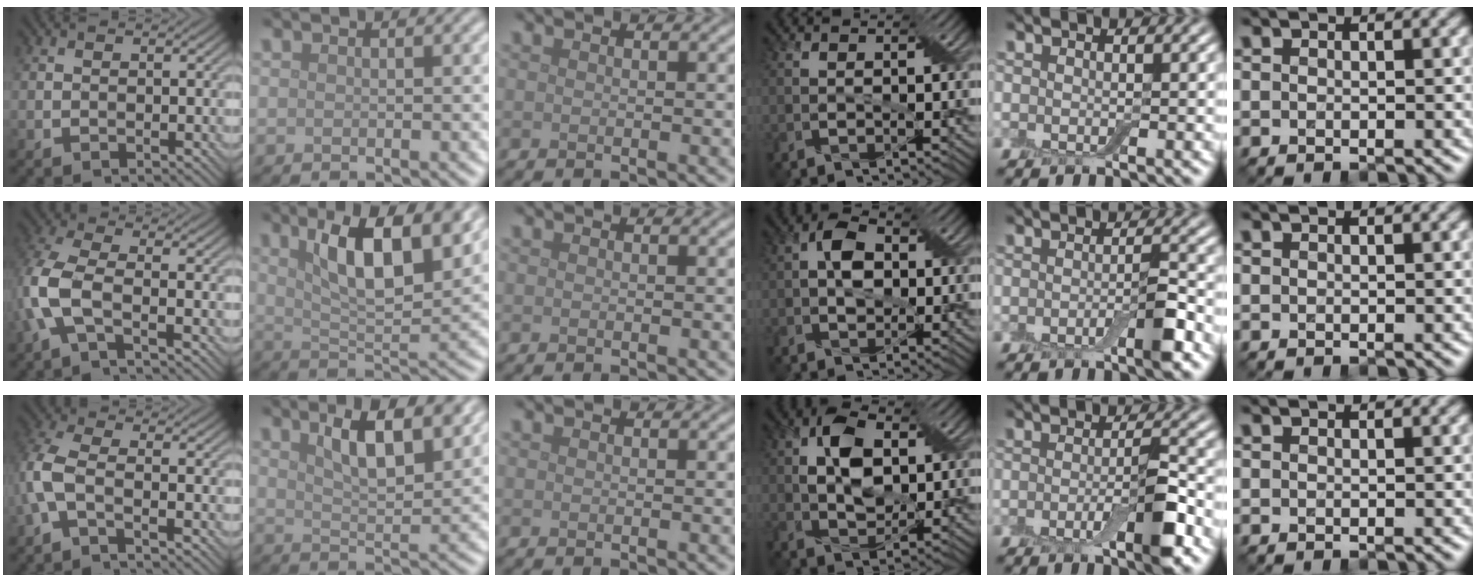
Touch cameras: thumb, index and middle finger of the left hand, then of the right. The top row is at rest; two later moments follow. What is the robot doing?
{"motion": "insert", "object": "box of matches"}